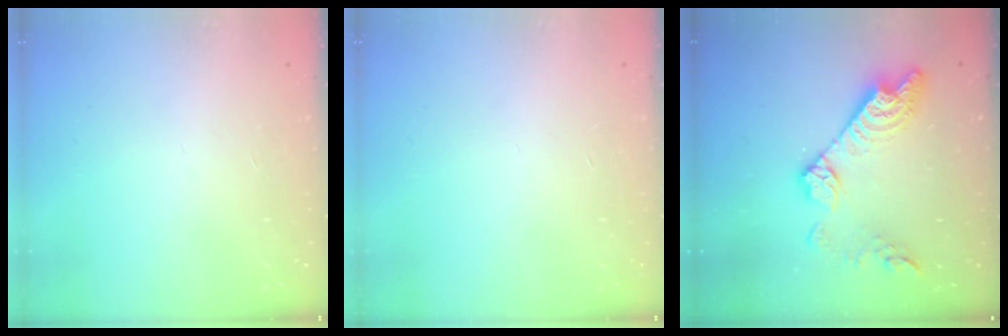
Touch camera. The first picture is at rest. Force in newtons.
{"total": 0.0}
{"total": 14.9, "press": 14.9, "slide": 1.1}